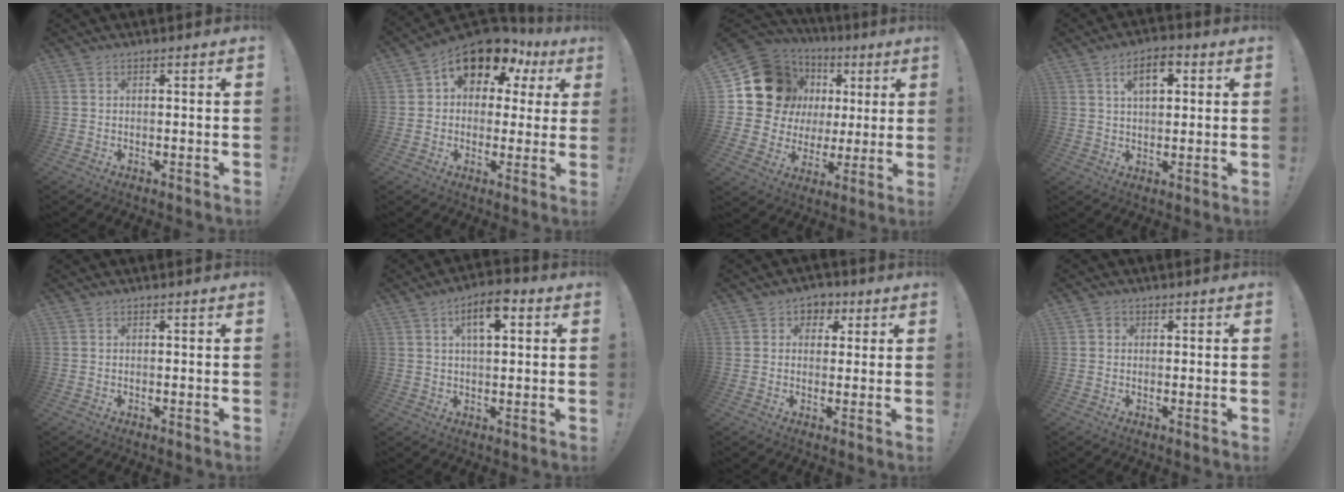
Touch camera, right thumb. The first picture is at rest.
{"total": 12.0, "force": [8.2, 6.6, 5.9], "torque": [-0.087, -0.063, 0.146]}
{"total": 18.4, "force": [6.1, 15.3, 8.3], "torque": [-0.115, -0.029, 0.146]}
{"total": 7.7, "force": [2.9, 4.1, 5.8], "torque": [-0.077, -0.001, 0.045]}
{"total": 0.0}
{"total": 7.9, "force": [2.9, 3.5, 6.4], "torque": [-0.085, -0.004, 0.044]}
{"total": 4.5, "force": [1.1, 4.1, 1.4], "torque": [-0.004, -0.002, 0.018]}
{"total": 1.4, "force": [0.4, 1.3, 0.3], "torque": [0.000, 0.003, 0.006]}